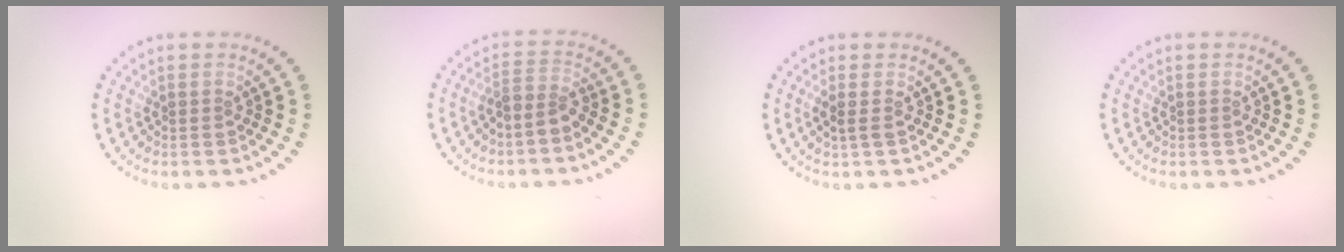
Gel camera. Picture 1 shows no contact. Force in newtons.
{"total": 2.2, "press": 1.6, "slide": 1.5}
{"total": 1.1, "press": 1.0, "slide": 0.5}
{"total": 0.0}